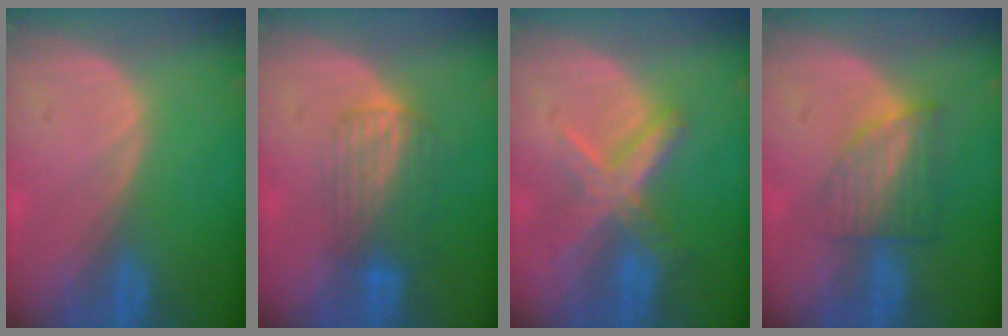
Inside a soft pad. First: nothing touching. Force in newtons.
{"total": 6.8, "press": 5.7, "slide": 3.7}
{"total": 7.1, "press": 6.2, "slide": 3.6}
{"total": 6.3, "press": 5.6, "slide": 2.8}